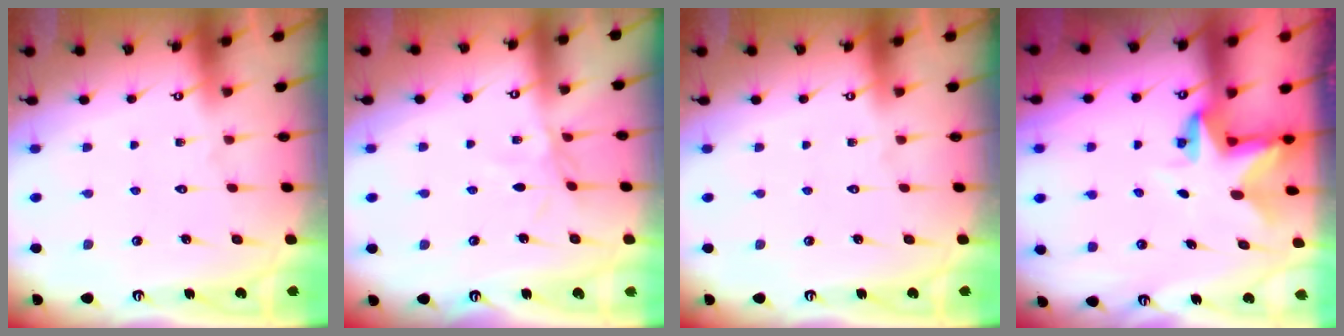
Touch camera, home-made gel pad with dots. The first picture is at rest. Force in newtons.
{"total": 3.2, "press": 3.2, "slide": 0.2}
{"total": 0.0}
{"total": 4.0, "press": 4.0, "slide": 0.4}